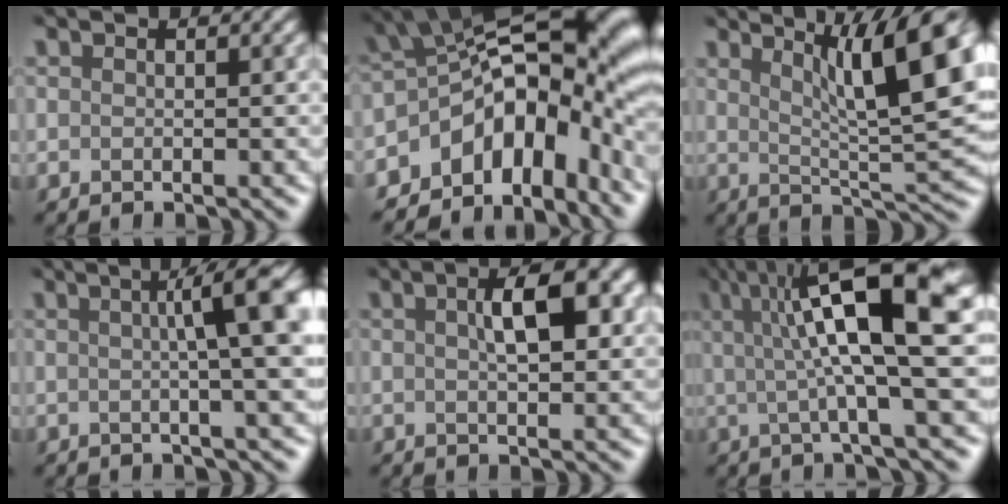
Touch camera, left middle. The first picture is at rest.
{"total": 11.5, "force": [-4.1, 6.5, 8.5], "torque": [-0.118, 0.020, -0.063]}
{"total": 9.2, "force": [3.3, 1.2, 8.5], "torque": [-0.114, 0.014, 0.066]}
{"total": 7.1, "force": [1.4, 0.5, 6.9], "torque": [-0.093, 0.016, 0.028]}
{"total": 3.3, "force": [1.0, 0.3, 3.1], "torque": [-0.054, 0.016, 0.023]}
{"total": 10.5, "force": [2.6, 1.8, 10.0], "torque": [-0.154, 0.019, 0.052]}